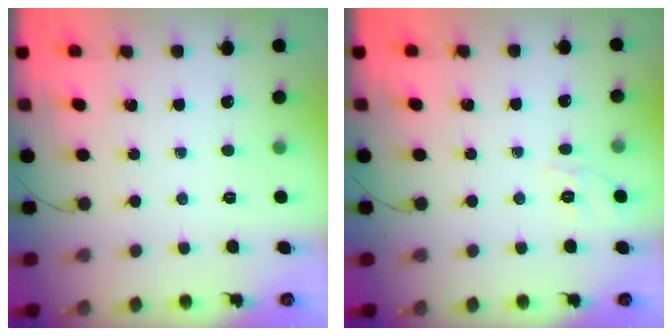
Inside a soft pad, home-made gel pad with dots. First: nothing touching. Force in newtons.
{"total": 1.7, "press": 0.5, "slide": 1.6}